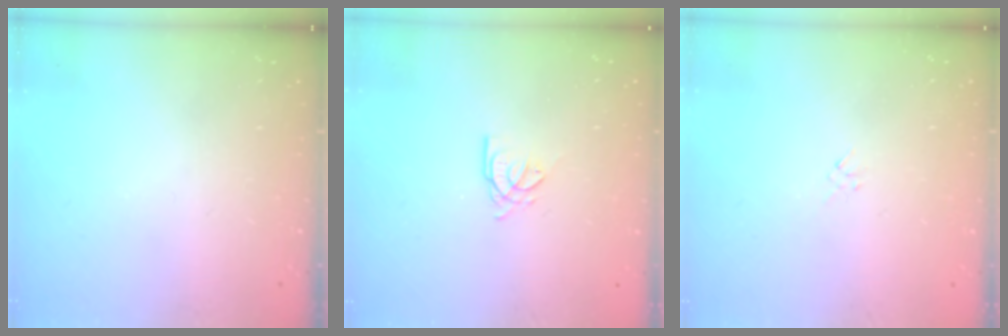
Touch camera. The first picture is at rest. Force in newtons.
{"total": 3.5, "press": 3.5, "slide": 0.3}
{"total": 1.3, "press": 1.2, "slide": 0.5}